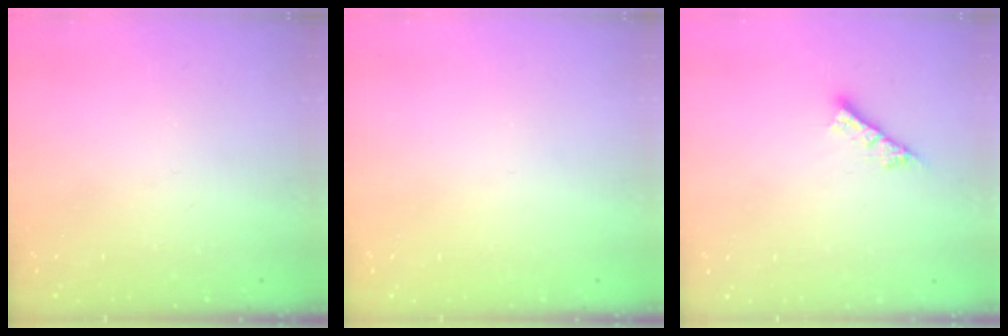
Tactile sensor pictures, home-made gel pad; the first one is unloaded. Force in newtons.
{"total": 0.0}
{"total": 4.8, "press": 4.8, "slide": 0.3}